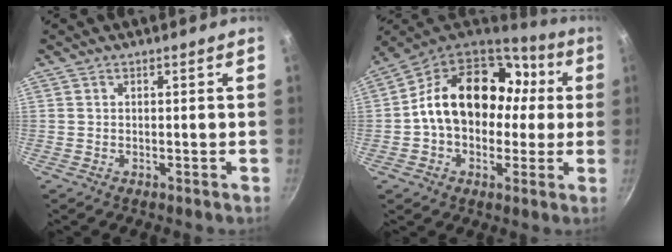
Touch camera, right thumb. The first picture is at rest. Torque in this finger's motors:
{"motor_torque": [1.91, 3.10, 1.76, -0.61, 0.20]}